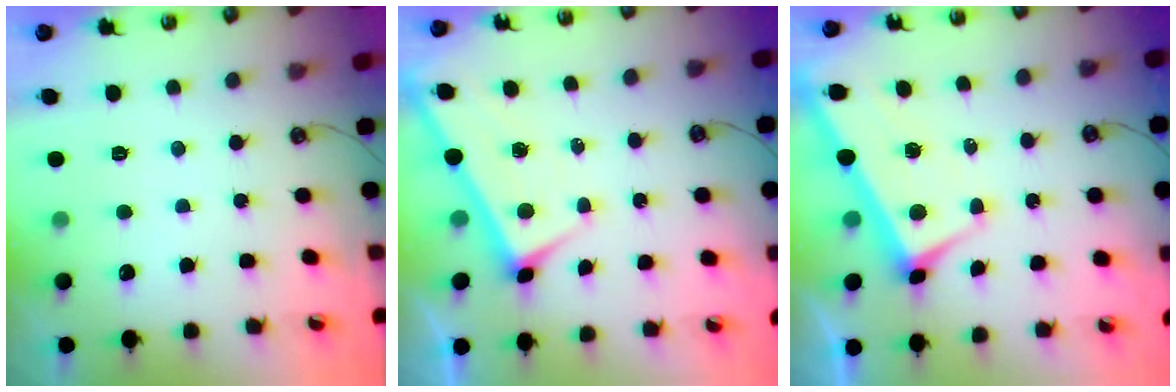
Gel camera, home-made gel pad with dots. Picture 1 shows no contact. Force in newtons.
{"total": 1.8, "press": 1.8, "slide": 0.1}
{"total": 2.9, "press": 2.7, "slide": 0.9}